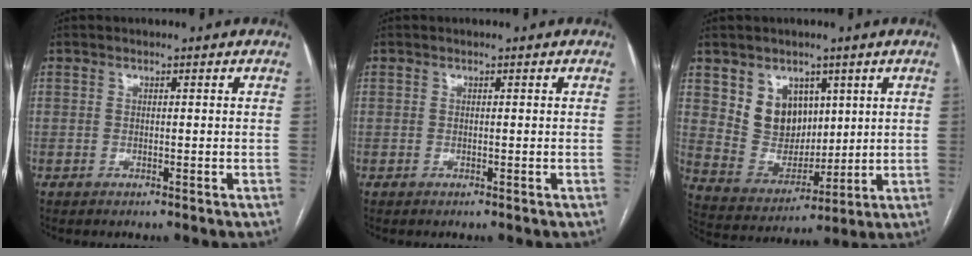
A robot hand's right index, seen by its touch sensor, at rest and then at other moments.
{"total": 0.0}
{"total": 9.1, "force": [4.0, 6.9, 4.5], "torque": [-0.089, 0.017, 0.094]}